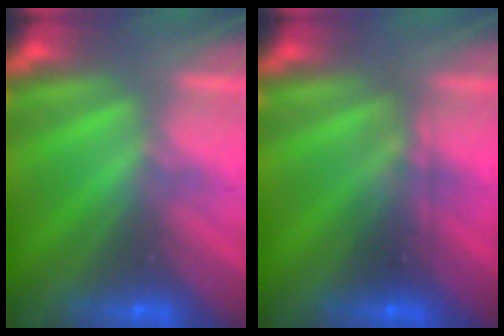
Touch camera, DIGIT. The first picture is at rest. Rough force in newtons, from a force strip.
{"total": 2.3}